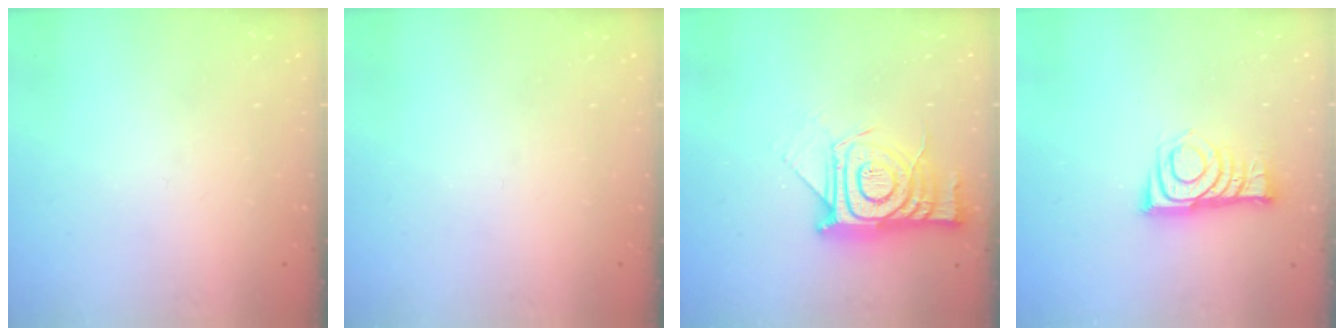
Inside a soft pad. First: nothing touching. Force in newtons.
{"total": 0.0}
{"total": 15.2, "press": 15.1, "slide": 1.1}
{"total": 9.5, "press": 9.5, "slide": 0.3}